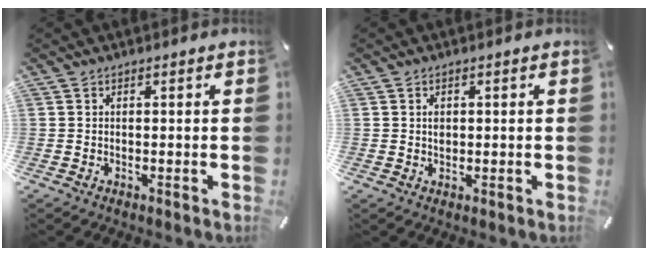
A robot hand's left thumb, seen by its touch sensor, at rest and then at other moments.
{"total": 1.4, "force": [0.3, 1.1, 0.9], "torque": [-0.012, 0.000, 0.002]}